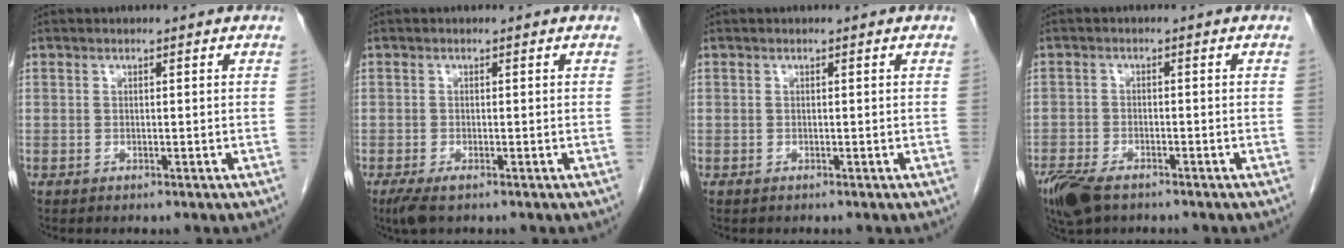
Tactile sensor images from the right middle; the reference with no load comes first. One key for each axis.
{"total": 2.5, "fx": -1.6, "fy": 0.6, "fz": 1.9, "tx": -0.041, "ty": -0.007, "tz": -0.028}
{"total": 0.0}
{"total": 6.8, "fx": -4.8, "fy": 2.9, "fz": 3.8, "tx": -0.074, "ty": -0.010, "tz": -0.085}